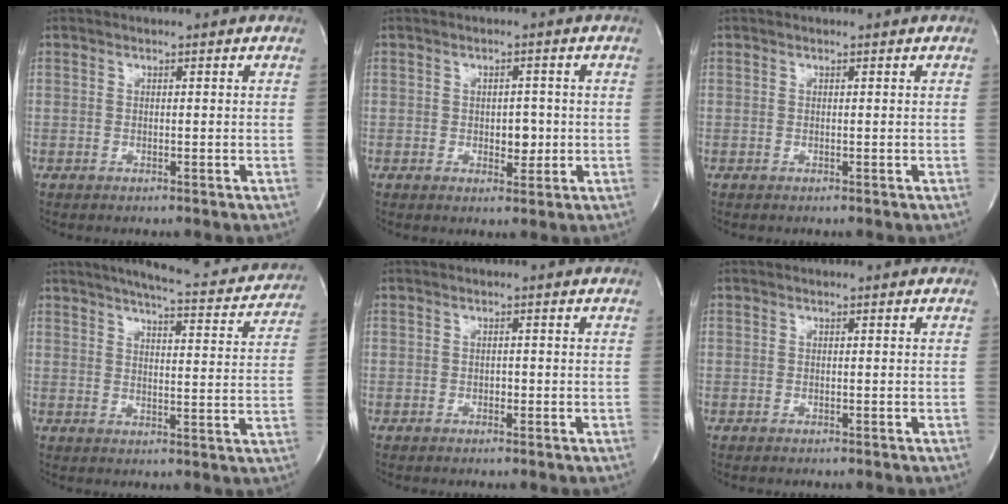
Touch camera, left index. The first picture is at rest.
{"total": 2.8, "force": [-0.4, 1.7, 2.2], "torque": [-0.026, -0.001, -0.002]}
{"total": 0.5, "force": [0.5, 0.0, 0.2], "torque": [-0.003, -0.001, 0.005]}
{"total": 17.2, "force": [15.6, 2.4, 6.8], "torque": [-0.088, -0.022, 0.183]}
{"total": 0.6, "force": [-0.3, 0.4, 0.4], "torque": [-0.003, 0.000, -0.007]}
{"total": 0.0}